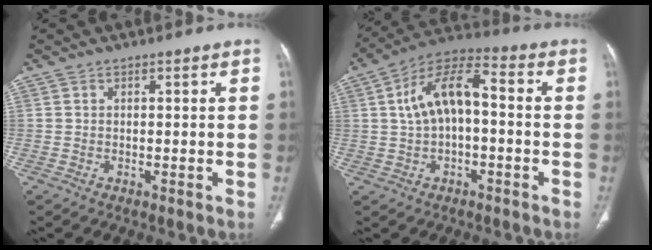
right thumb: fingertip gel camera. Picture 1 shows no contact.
{"total": 11.9, "force": [0.6, 6.0, 10.2], "torque": [-0.186, 0.041, 0.000]}